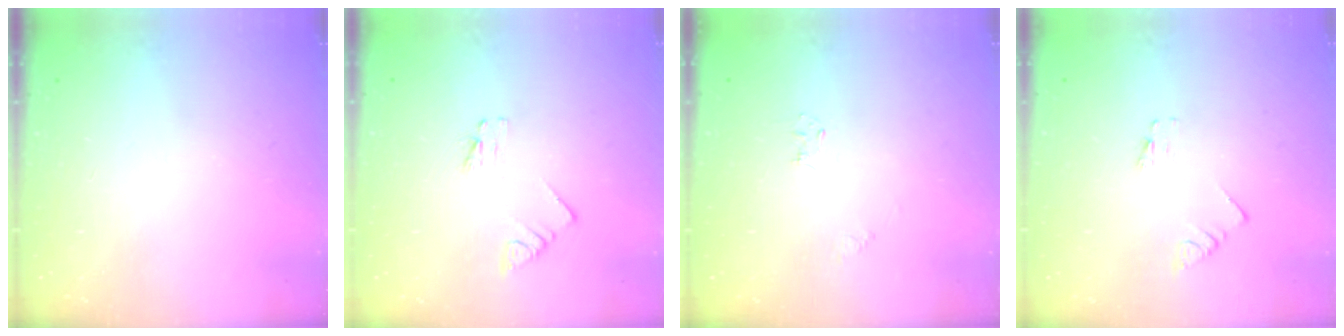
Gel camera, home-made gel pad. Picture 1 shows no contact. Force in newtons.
{"total": 1.1, "press": 1.0, "slide": 0.1}
{"total": 2.7, "press": 2.7, "slide": 0.4}
{"total": 0.0}